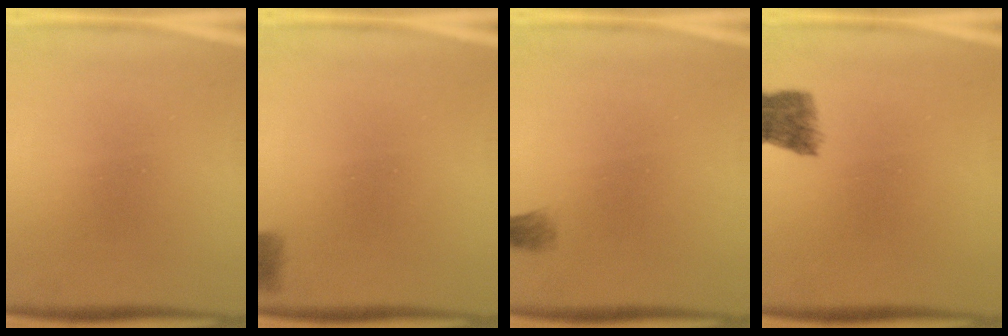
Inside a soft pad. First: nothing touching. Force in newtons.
{"total": 2.9}
{"total": 1.1}
{"total": 4.5}